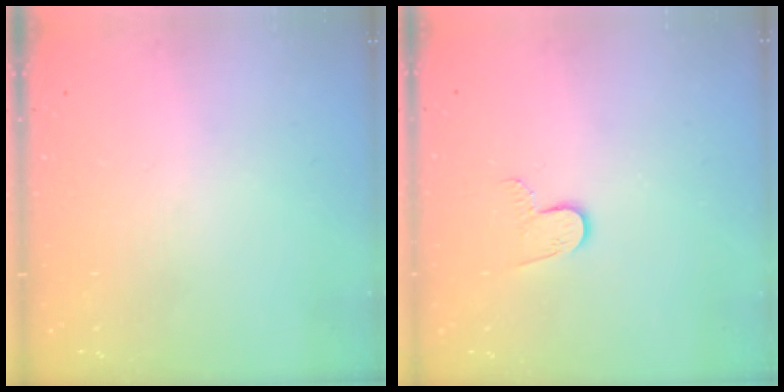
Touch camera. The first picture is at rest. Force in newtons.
{"total": 5.9, "press": 5.8, "slide": 0.5}